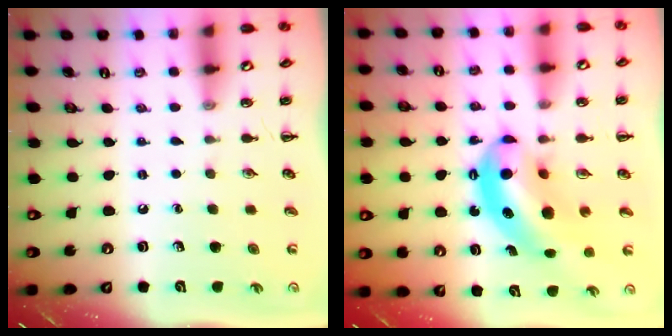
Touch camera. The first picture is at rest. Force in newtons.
{"total": 11.3, "press": 10.9, "slide": 2.9}